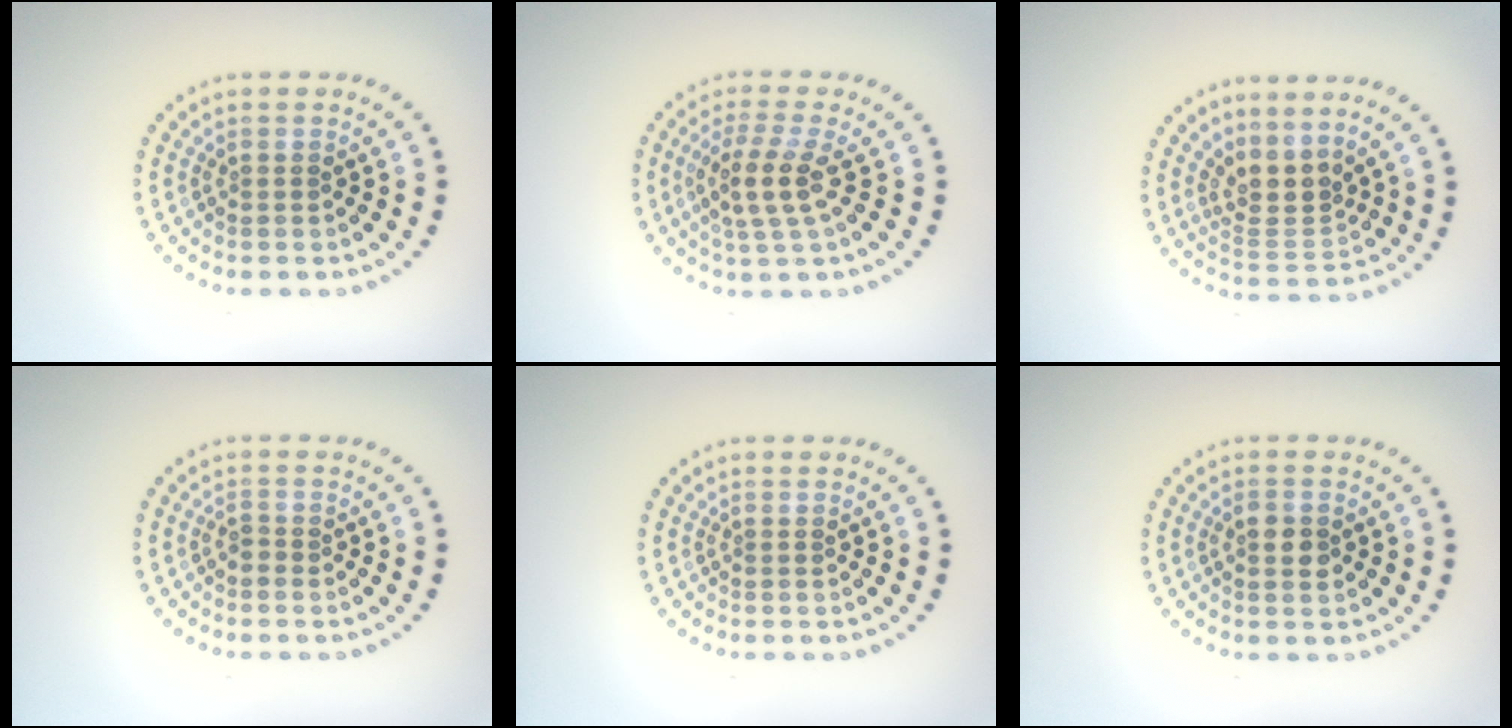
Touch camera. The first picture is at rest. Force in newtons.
{"total": 3.2, "press": 2.7, "slide": 1.8}
{"total": 3.0, "press": 2.0, "slide": 2.2}
{"total": 0.5, "press": 0.3, "slide": 0.4}
{"total": 0.0}
{"total": 1.7, "press": 1.7, "slide": 0.2}